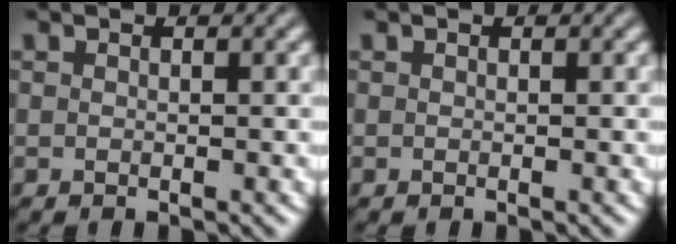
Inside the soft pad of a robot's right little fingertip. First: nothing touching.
{"total": 0.0}